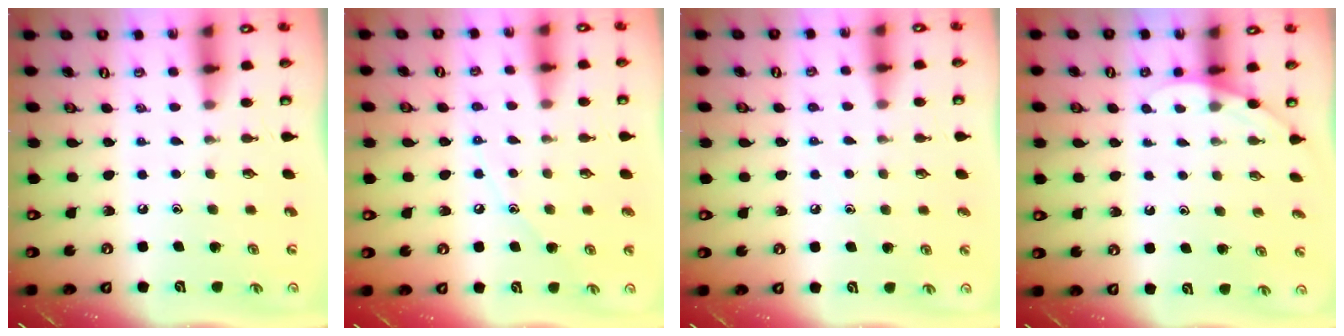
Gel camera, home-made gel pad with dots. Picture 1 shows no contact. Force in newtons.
{"total": 6.5, "press": 6.5, "slide": 0.3}
{"total": 3.3, "press": 3.3, "slide": 0.5}
{"total": 2.6, "press": 2.6, "slide": 0.2}